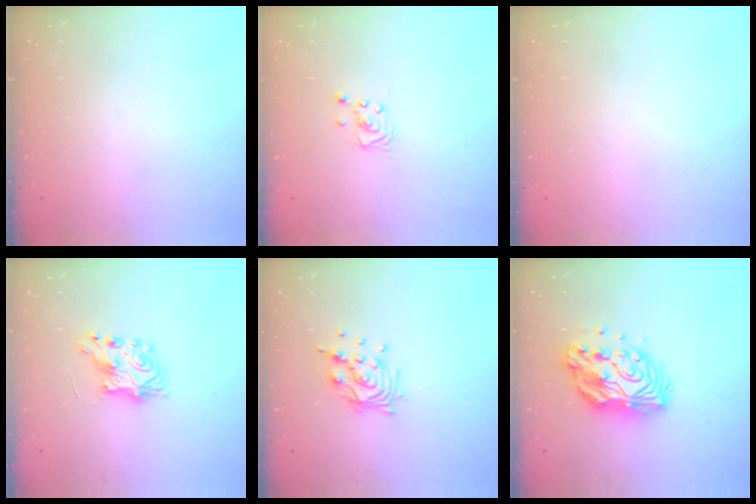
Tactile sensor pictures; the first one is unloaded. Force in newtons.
{"total": 2.2, "press": 2.2, "slide": 0.2}
{"total": 0.0}
{"total": 7.5, "press": 7.5, "slide": 0.2}
{"total": 10.6, "press": 10.5, "slide": 1.0}
{"total": 12.8, "press": 12.8, "slide": 0.9}